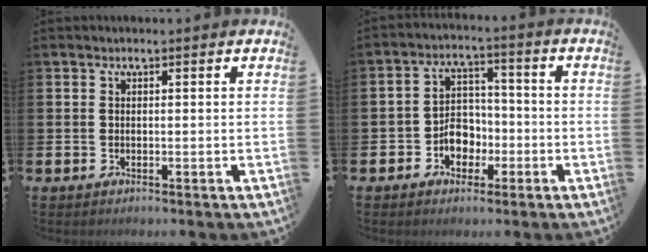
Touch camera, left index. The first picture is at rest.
{"total": 5.0, "force": [-1.8, 4.0, 2.3], "torque": [-0.038, 0.006, -0.039]}